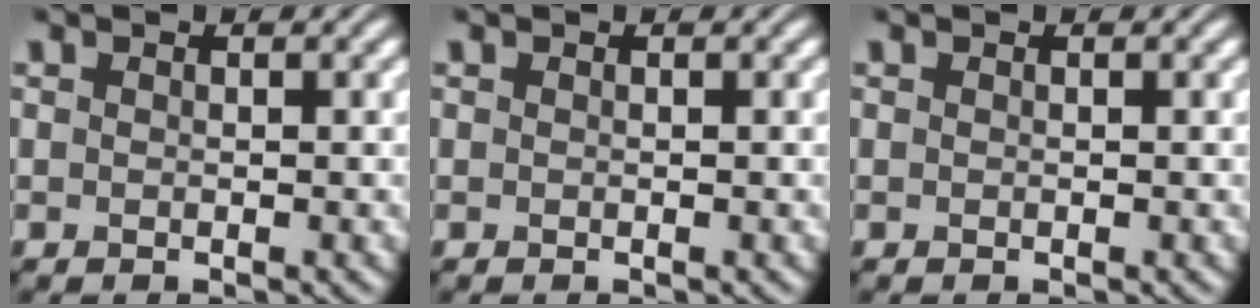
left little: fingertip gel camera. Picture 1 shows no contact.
{"total": 0.0}
{"total": 0.0}